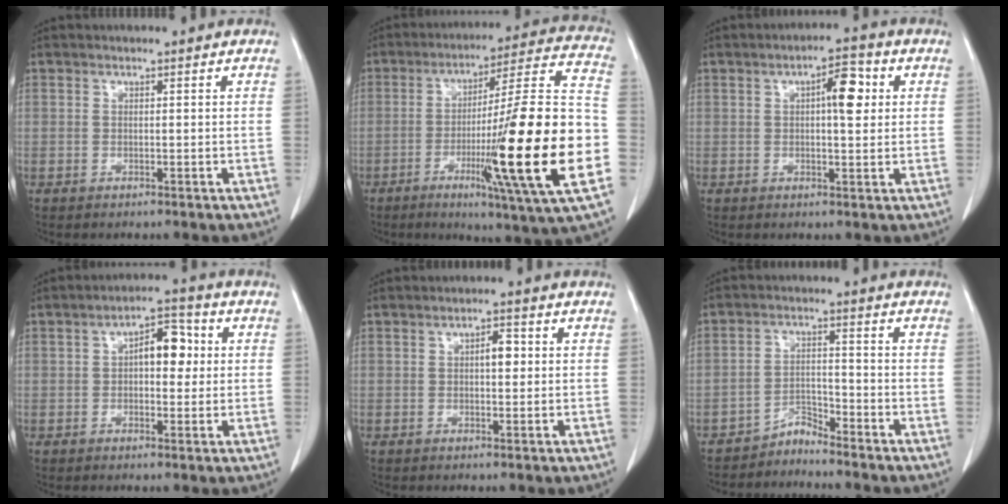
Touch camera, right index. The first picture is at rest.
{"total": 25.0, "force": [-6.3, -0.5, 24.2], "torque": [-0.337, -0.010, -0.106]}
{"total": 5.6, "force": [1.3, 1.6, 5.2], "torque": [-0.081, 0.010, 0.017]}
{"total": 6.5, "force": [1.0, 3.1, 5.6], "torque": [-0.085, 0.025, 0.012]}
{"total": 2.7, "force": [0.4, 1.1, 2.5], "torque": [-0.039, 0.004, 0.004]}
{"total": 3.0, "force": [-3.0, 0.1, -0.3], "torque": [0.013, -0.006, -0.053]}